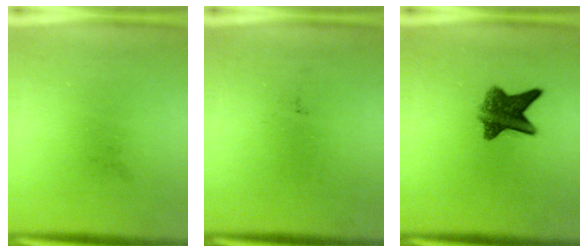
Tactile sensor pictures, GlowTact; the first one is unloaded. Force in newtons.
{"total": 0.0}
{"total": 7.3}